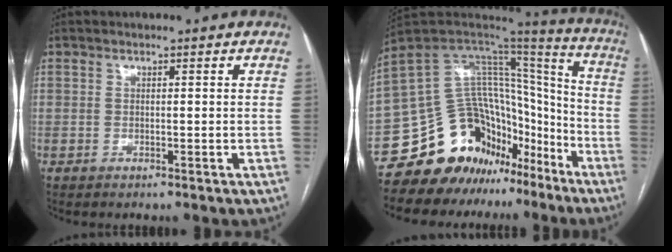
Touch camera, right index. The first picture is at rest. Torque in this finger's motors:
{"motor_torque": [0.33, -0.28, 0.02, -0.09]}